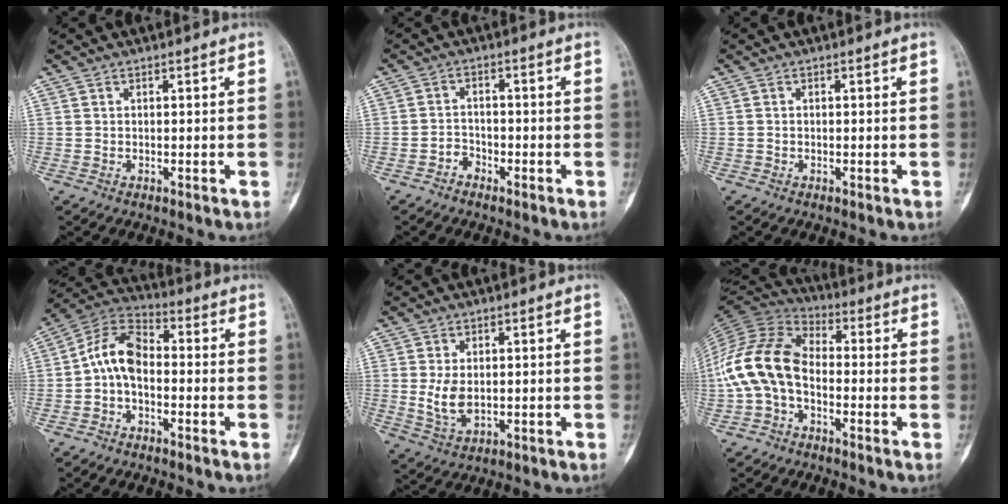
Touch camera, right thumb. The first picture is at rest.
{"total": 2.4, "force": [-1.7, 1.6, 0.3], "torque": [0.003, 0.017, -0.036]}
{"total": 0.0}
{"total": 9.0, "force": [-1.3, 5.6, 7.0], "torque": [-0.119, 0.036, -0.042]}
{"total": 5.0, "force": [0.0, 3.0, 4.0], "torque": [-0.073, -0.010, 0.008]}
{"total": 13.3, "force": [-2.7, 8.6, 9.7], "torque": [-0.192, 0.046, -0.064]}